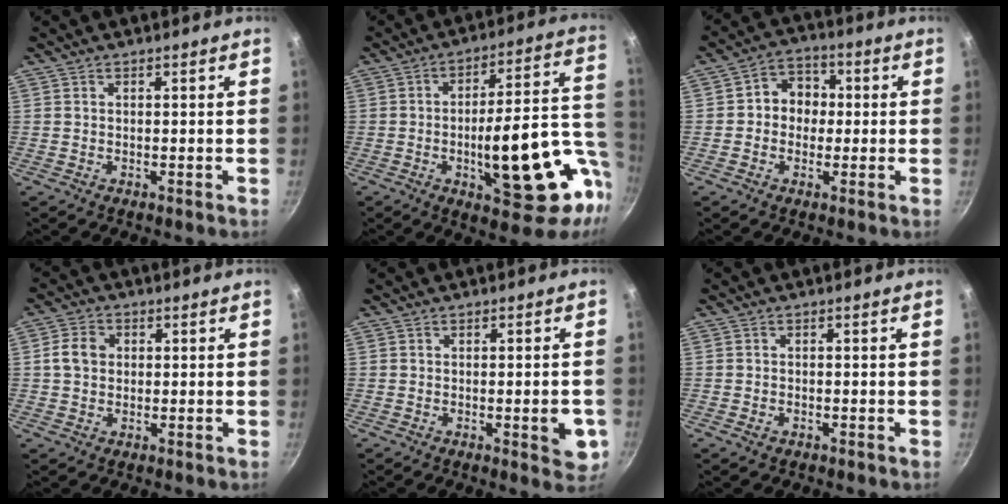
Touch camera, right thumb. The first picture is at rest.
{"total": 23.1, "force": [-4.9, 8.4, 21.0], "torque": [-0.259, 0.022, -0.057]}
{"total": 7.1, "force": [0.1, 6.2, 3.5], "torque": [-0.013, 0.016, -0.012]}
{"total": 4.8, "force": [0.5, 3.9, 2.7], "torque": [-0.036, 0.008, 0.002]}
{"total": 5.4, "force": [-1.3, 1.8, 4.9], "torque": [-0.052, -0.002, -0.017]}
{"total": 1.3, "force": [-0.7, 0.9, 0.7], "torque": [-0.015, 0.004, -0.012]}